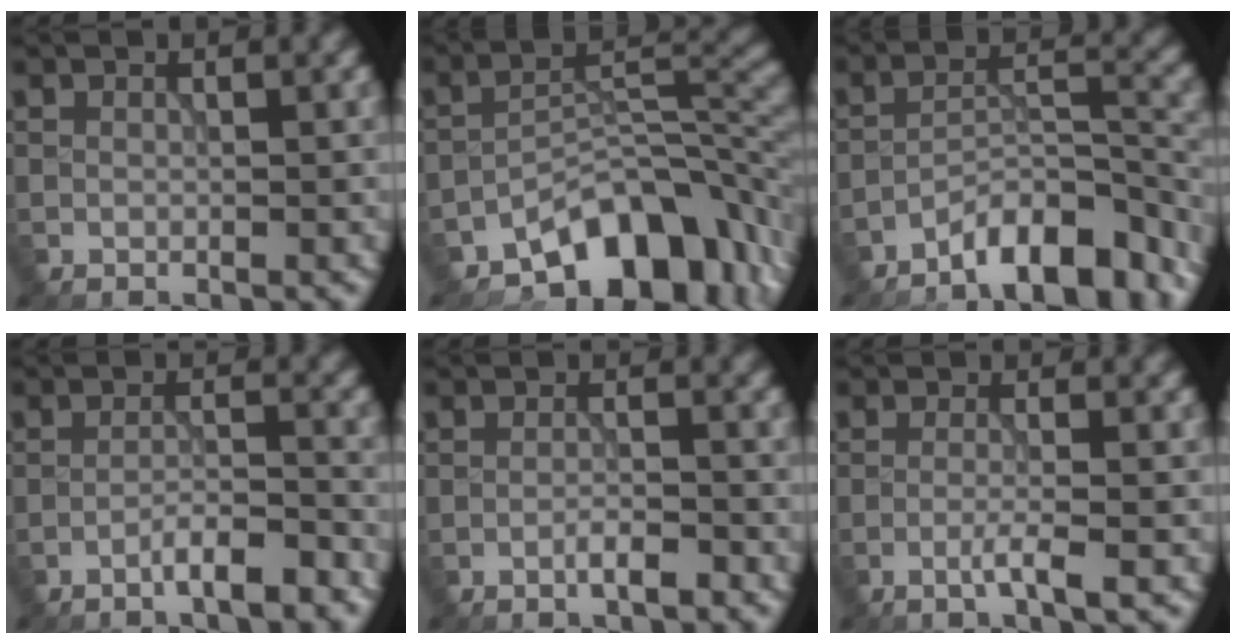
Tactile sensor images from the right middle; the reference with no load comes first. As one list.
[{"total": 9.5, "force": [-6.5, 4.0, 5.6], "torque": [-0.065, 0.004, -0.120]}, {"total": 8.2, "force": [-6.6, 2.2, 4.3], "torque": [-0.056, 0.005, -0.115]}, {"total": 3.6, "force": [-2.5, 0.5, 2.5], "torque": [-0.039, 0.012, -0.048]}, {"total": 1.9, "force": [-1.2, 0.3, 1.5], "torque": [-0.023, 0.005, -0.022]}, {"total": 2.3, "force": [-1.0, 0.2, 2.1], "torque": [-0.032, 0.008, -0.026]}]